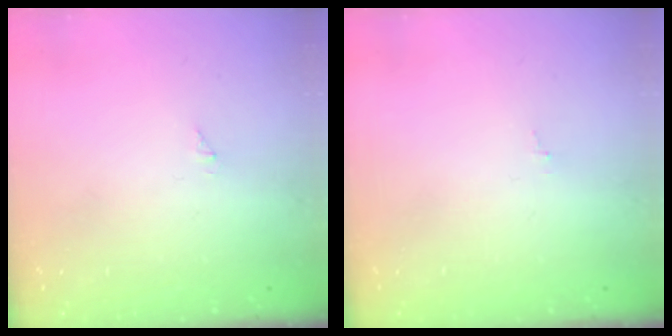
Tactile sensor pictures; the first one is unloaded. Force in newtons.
{"total": 0.0}